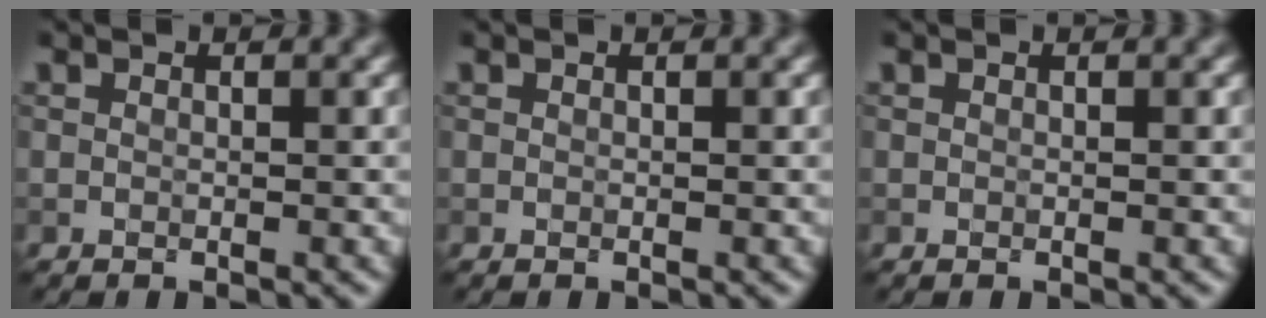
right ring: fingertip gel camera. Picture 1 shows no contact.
{"total": 0.0}
{"total": 0.0}